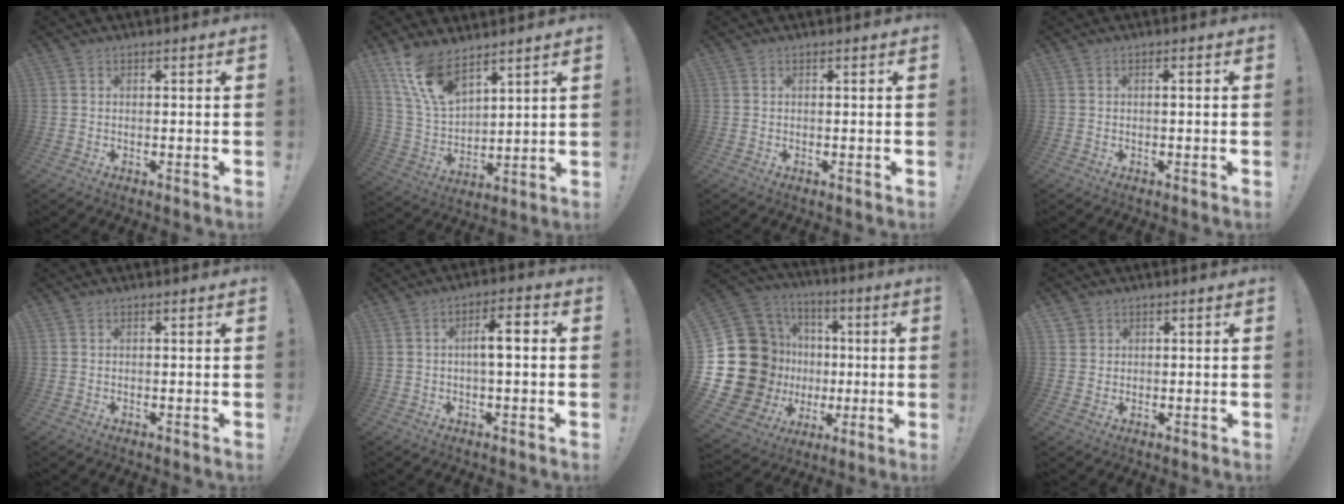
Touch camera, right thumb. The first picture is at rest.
{"total": 13.6, "force": [10.2, 5.9, 6.9], "torque": [-0.156, -0.058, 0.196]}
{"total": 0.0}
{"total": 0.8, "force": [-0.1, -0.1, 0.7], "torque": [-0.011, -0.002, -0.003]}
{"total": 0.0}
{"total": 6.2, "force": [0.1, 1.5, 6.0], "torque": [-0.100, 0.007, -0.005]}
{"total": 25.3, "force": [0.3, 21.0, 14.0], "torque": [-0.273, -0.025, 0.082]}
{"total": 2.5, "force": [1.3, 2.2, 0.2], "torque": [-0.002, -0.004, 0.024]}